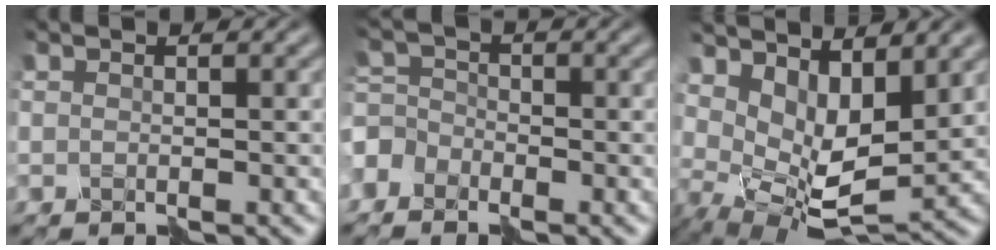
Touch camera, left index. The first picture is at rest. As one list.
[{"total": 4.4, "force": [-3.4, 2.4, 1.2], "torque": [-0.019, 0.006, -0.064]}, {"total": 6.2, "force": [1.9, 3.2, 5.0], "torque": [-0.100, -0.023, 0.044]}]